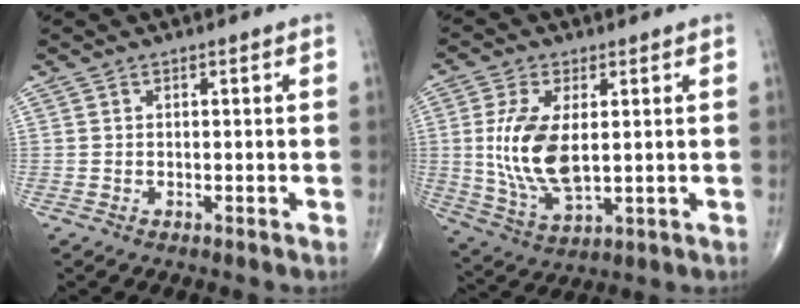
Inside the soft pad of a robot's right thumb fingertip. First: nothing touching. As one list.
[{"total": 12.7, "force": [1.2, 6.3, 10.9], "torque": [-0.222, -0.014, 0.033]}]